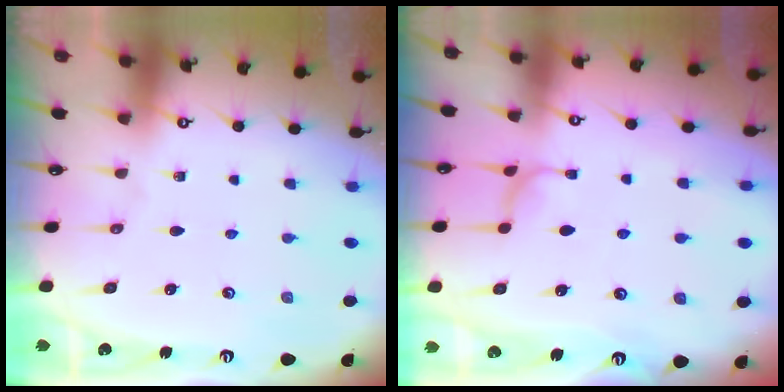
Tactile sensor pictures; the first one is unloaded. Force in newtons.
{"total": 1.1, "press": 0.9, "slide": 0.5}